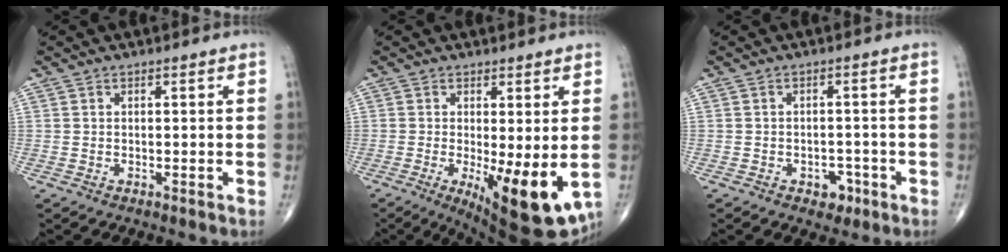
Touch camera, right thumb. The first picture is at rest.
{"total": 13.2, "force": [-2.8, 4.1, 12.2], "torque": [-0.172, -0.029, -0.028]}
{"total": 3.4, "force": [-1.7, 2.4, 1.7], "torque": [-0.002, 0.012, -0.020]}